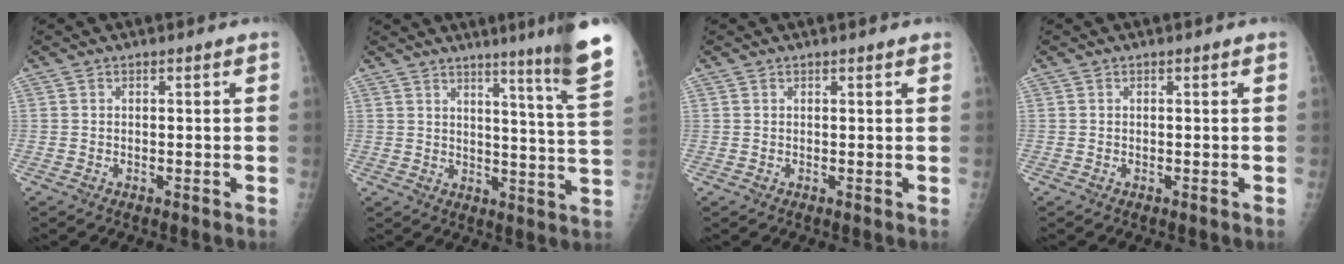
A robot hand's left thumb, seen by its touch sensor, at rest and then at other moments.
{"total": 14.3, "force": [10.4, -0.9, 9.9], "torque": [-0.123, -0.084, 0.126]}
{"total": 1.1, "force": [0.9, 0.0, 0.6], "torque": [-0.003, 0.000, 0.014]}
{"total": 0.0}